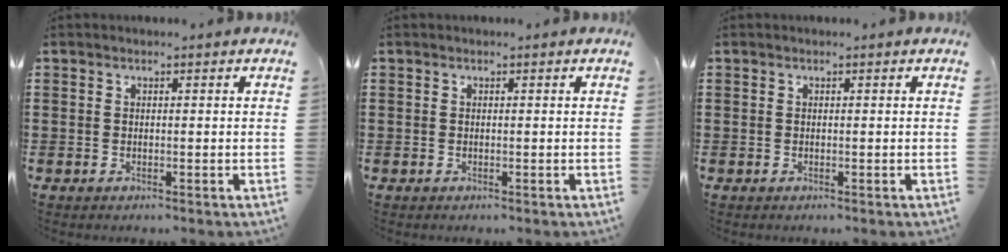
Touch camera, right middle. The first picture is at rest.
{"total": 0.0}
{"total": 0.0}